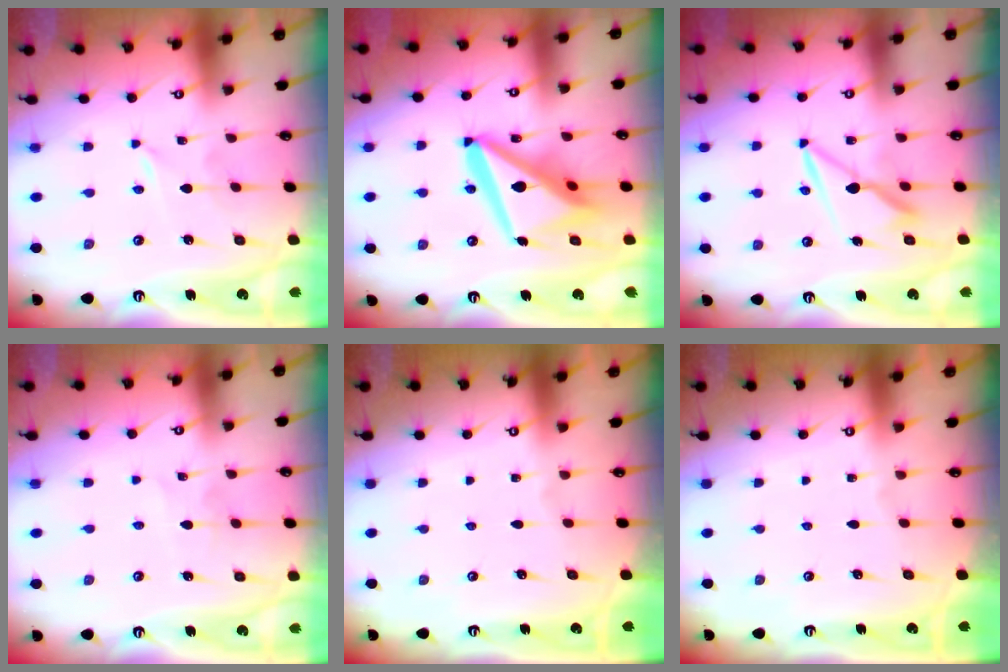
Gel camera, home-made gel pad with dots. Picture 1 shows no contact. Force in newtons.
{"total": 17.0, "press": 16.9, "slide": 2.0}
{"total": 7.8, "press": 7.8, "slide": 0.9}
{"total": 2.0, "press": 2.0, "slide": 0.1}
{"total": 0.0}
{"total": 0.0}